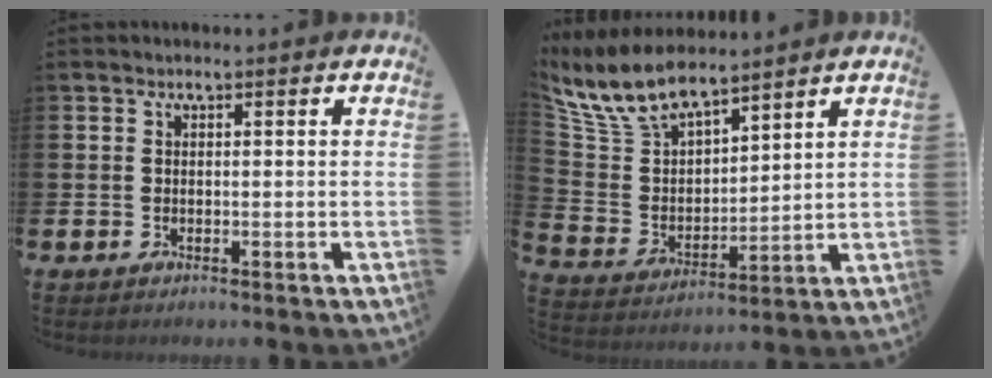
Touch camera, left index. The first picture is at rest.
{"total": 9.5, "force": [8.4, 3.0, 3.1], "torque": [-0.107, -0.039, 0.159]}